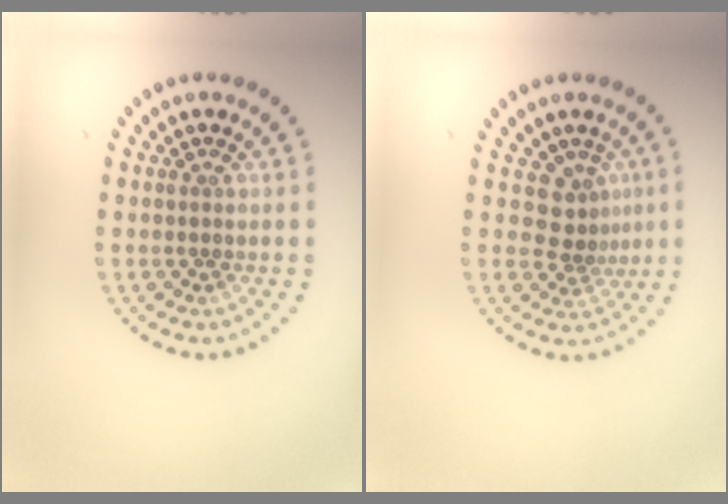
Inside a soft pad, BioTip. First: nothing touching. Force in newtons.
{"total": 2.6, "press": 1.8, "slide": 1.9}